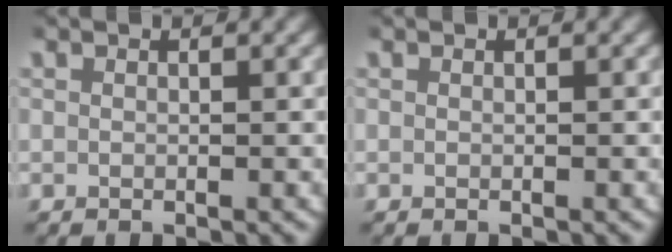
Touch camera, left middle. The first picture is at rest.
{"total": 0.0}